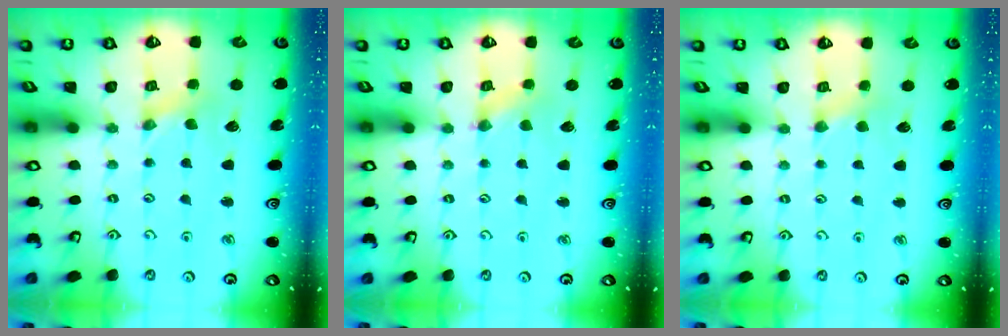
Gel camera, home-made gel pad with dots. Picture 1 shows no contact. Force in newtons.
{"total": 0.6, "press": 0.6, "slide": 0.2}
{"total": 1.6, "press": 1.6, "slide": 0.4}